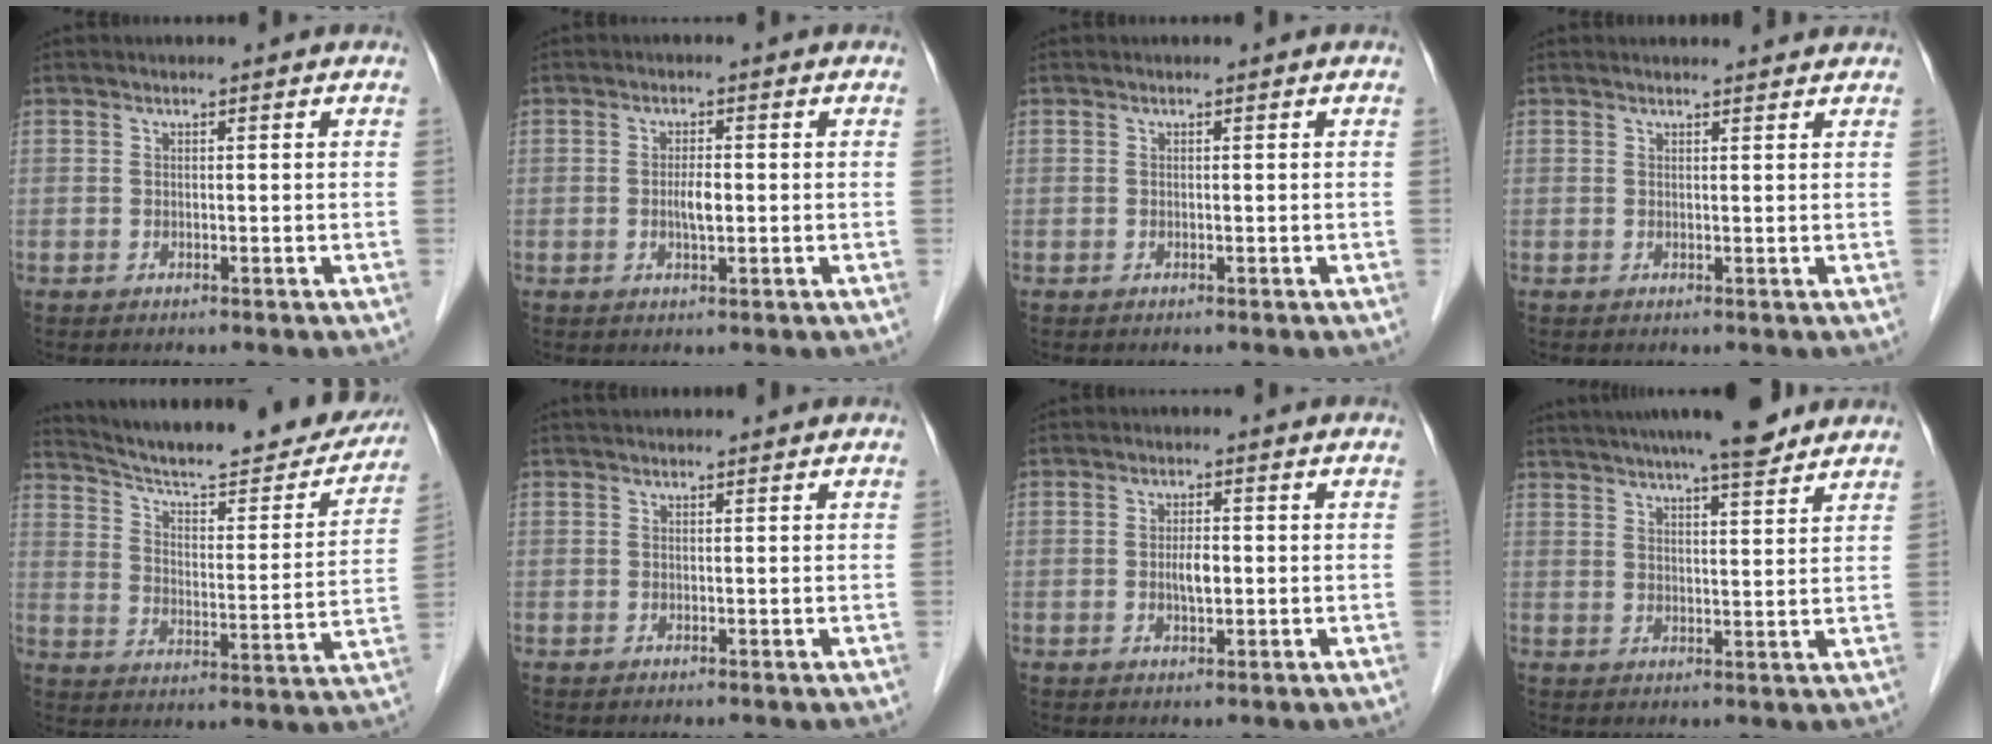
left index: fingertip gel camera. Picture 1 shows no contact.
{"total": 2.5, "force": [-1.5, 0.4, 2.0], "torque": [-0.039, -0.005, -0.025]}
{"total": 0.0}
{"total": 2.1, "force": [2.0, 0.2, 0.3], "torque": [-0.007, 0.002, 0.014]}
{"total": 24.7, "force": [22.1, 4.2, 10.3], "torque": [-0.153, -0.045, 0.288]}
{"total": 1.4, "force": [1.3, 0.1, 0.6], "torque": [-0.004, 0.023, 0.015]}
{"total": 2.7, "force": [-1.4, 0.7, 2.2], "torque": [-0.041, -0.005, -0.022]}
{"total": 12.7, "force": [10.6, 1.4, 6.8], "torque": [-0.109, 0.017, 0.148]}